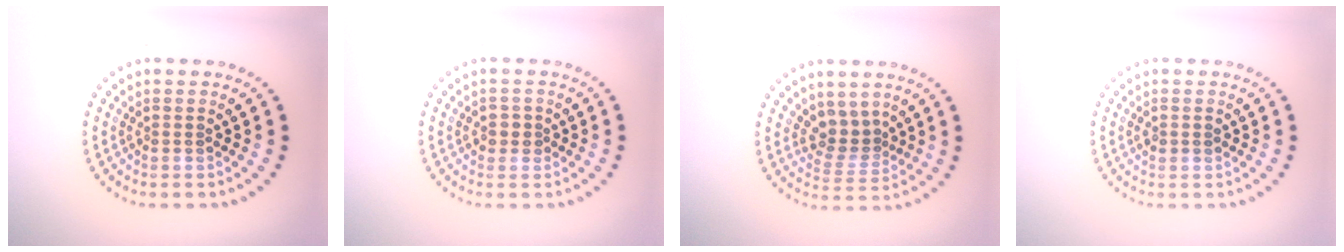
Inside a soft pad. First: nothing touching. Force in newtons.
{"total": 1.1, "press": 1.1, "slide": 0.4}
{"total": 2.4, "press": 1.8, "slide": 1.6}
{"total": 1.1, "press": 1.0, "slide": 0.2}